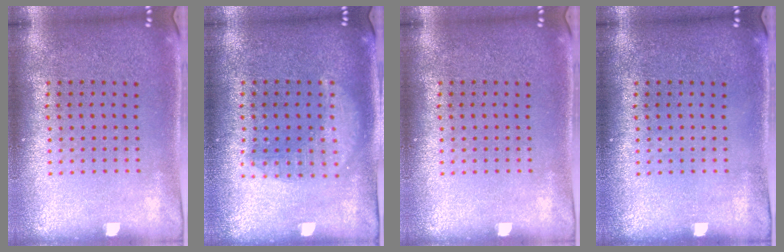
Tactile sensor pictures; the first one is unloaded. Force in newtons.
{"total": 1.3, "press": 1.3, "slide": 0.3}
{"total": 0.0}
{"total": 0.0}